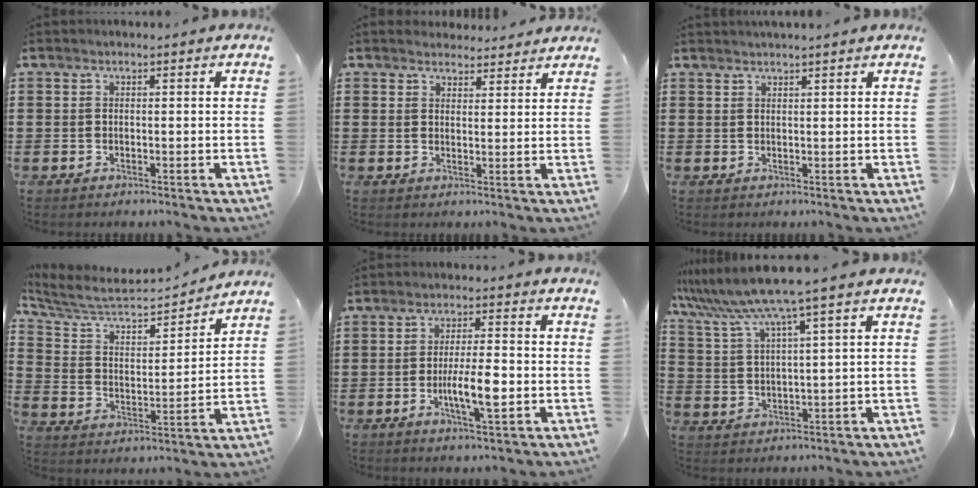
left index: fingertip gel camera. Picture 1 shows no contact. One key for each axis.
{"total": 3.1, "fx": 3.0, "fy": 1.1, "fz": 0.0, "tx": -0.001, "ty": -0.008, "tz": 0.054}
{"total": 1.2, "fx": 1.2, "fy": -0.1, "fz": 0.3, "tx": -0.007, "ty": -0.001, "tz": 0.024}
{"total": 6.0, "fx": 5.6, "fy": 1.3, "fz": 1.8, "tx": -0.066, "ty": -0.043, "tz": 0.091}
{"total": 7.3, "fx": -1.7, "fy": 1.8, "fz": 6.9, "tx": -0.135, "ty": -0.007, "tz": -0.031}
{"total": 7.7, "fx": 5.9, "fy": -0.6, "fz": 4.9, "tx": -0.120, "ty": -0.033, "tz": 0.098}